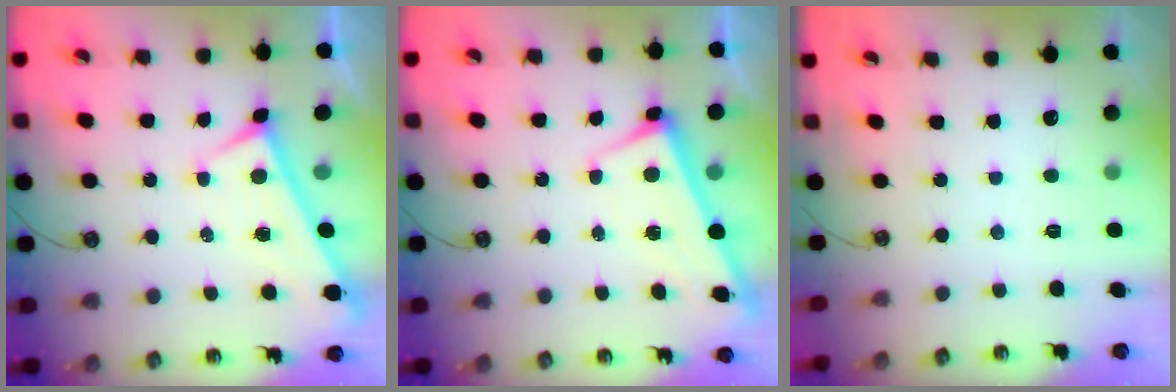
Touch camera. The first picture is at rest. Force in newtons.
{"total": 2.8, "press": 2.8, "slide": 0.5}
{"total": 0.0}